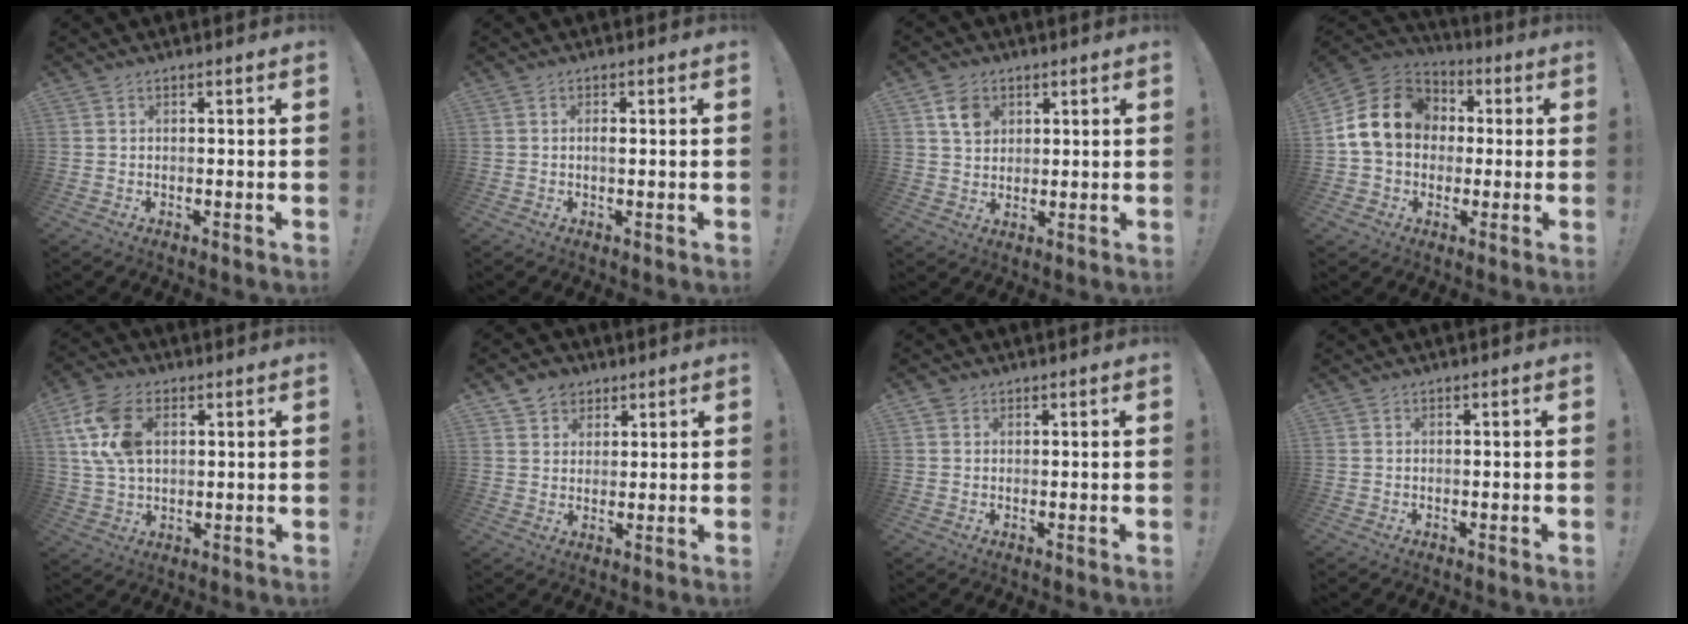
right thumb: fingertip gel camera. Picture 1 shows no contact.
{"total": 1.1, "force": [-0.2, 0.4, 1.1], "torque": [-0.015, 0.001, -0.006]}
{"total": 7.1, "force": [3.5, 5.6, 2.8], "torque": [-0.033, -0.012, 0.065]}
{"total": 16.9, "force": [2.6, 13.6, 9.7], "torque": [-0.156, 0.015, 0.054]}
{"total": 13.6, "force": [4.0, 8.7, 9.6], "torque": [-0.191, 0.002, 0.078]}
{"total": 5.2, "force": [2.9, 4.3, 0.6], "torque": [-0.006, -0.018, 0.055]}
{"total": 0.9, "force": [0.6, 0.7, 0.1], "torque": [-0.001, 0.000, 0.012]}
{"total": 0.0}